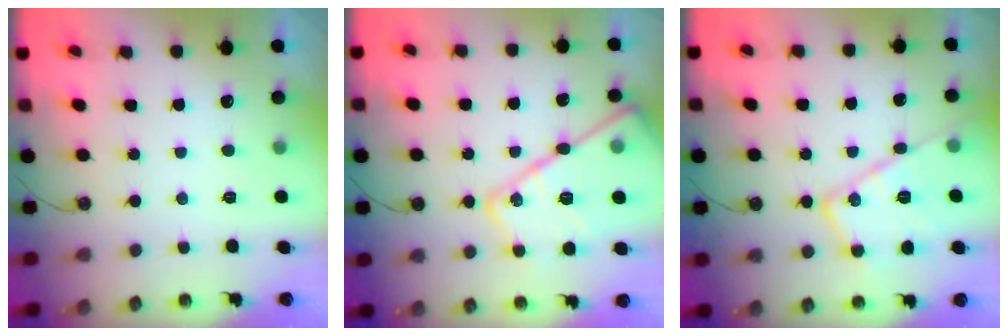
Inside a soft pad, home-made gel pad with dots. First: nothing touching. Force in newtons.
{"total": 23.5, "press": 23.4, "slide": 1.8}
{"total": 17.4, "press": 17.4, "slide": 0.9}